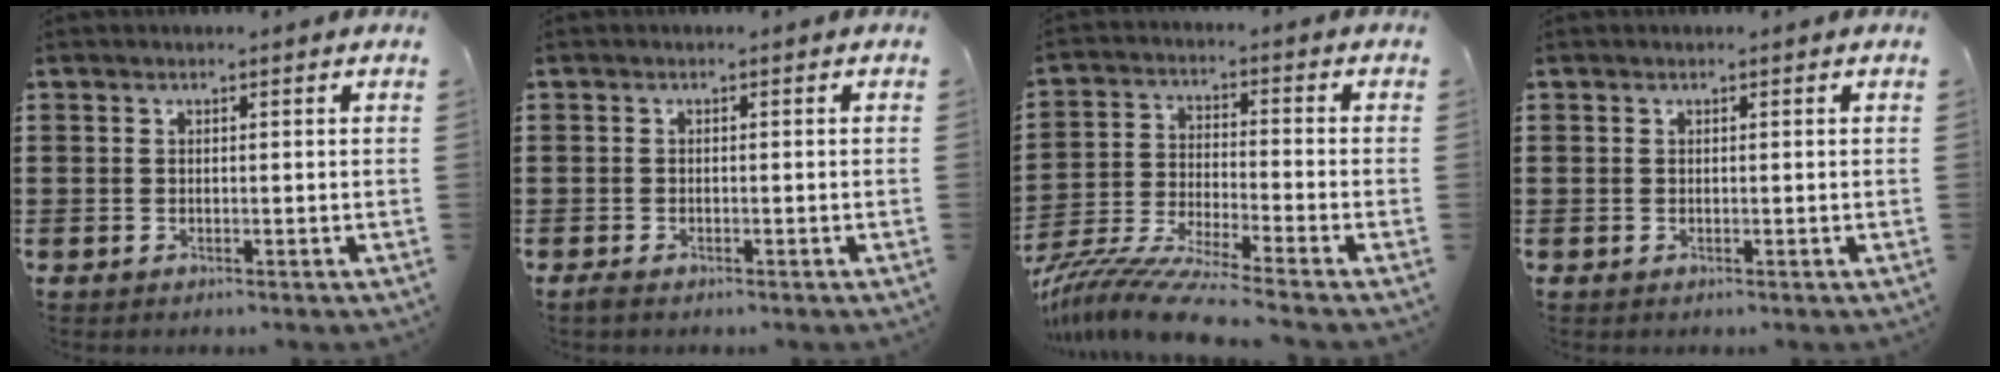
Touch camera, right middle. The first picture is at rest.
{"total": 0.7, "force": [-0.6, 0.2, 0.4], "torque": [-0.019, -0.009, -0.012]}
{"total": 8.3, "force": [-7.7, -0.4, 2.9], "torque": [-0.070, -0.010, -0.156]}
{"total": 0.0}